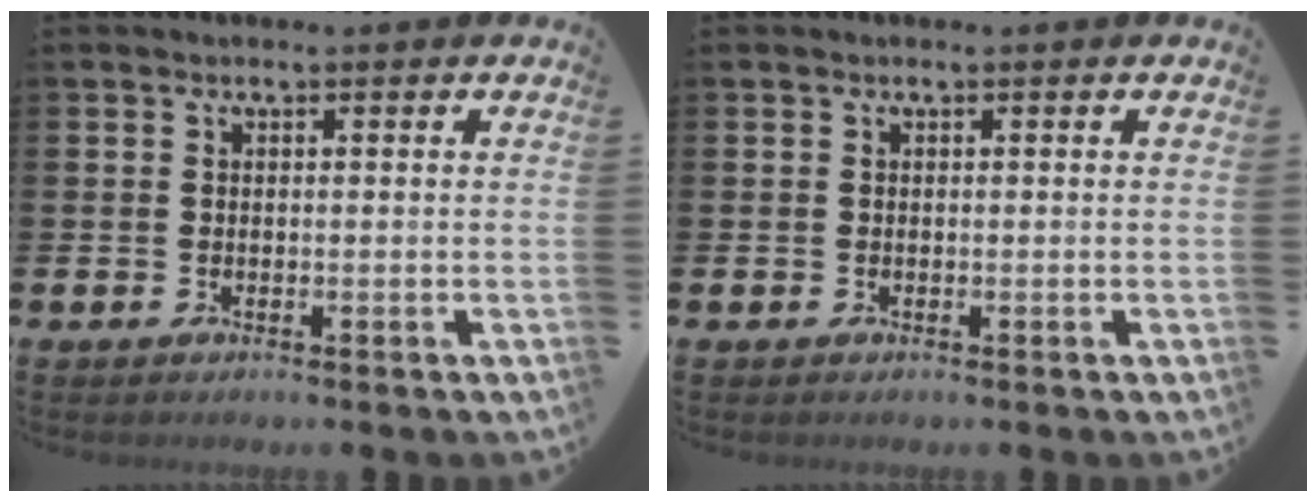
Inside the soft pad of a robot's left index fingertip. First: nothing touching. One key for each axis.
{"total": 0.0}